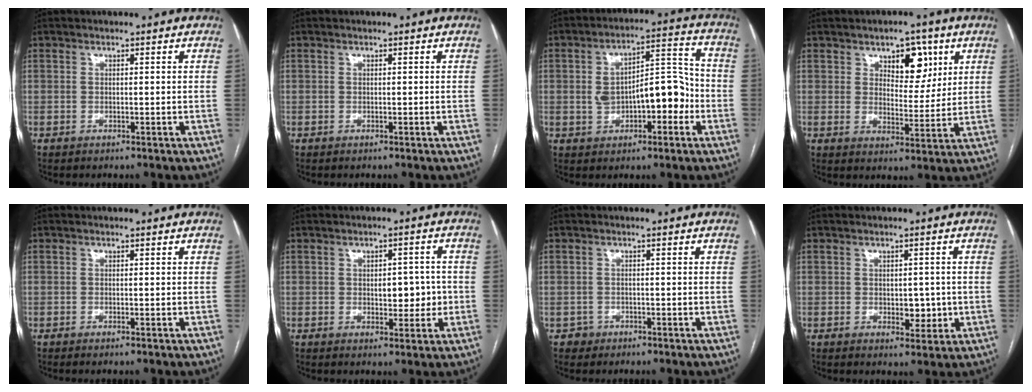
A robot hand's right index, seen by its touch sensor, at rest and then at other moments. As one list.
[{"total": 0.0}, {"total": 11.3, "force": [-1.9, 4.8, 10.1], "torque": [-0.163, 0.039, -0.019]}, {"total": 7.4, "force": [3.7, 3.8, 5.3], "torque": [-0.071, 0.005, 0.059]}, {"total": 0.7, "force": [-0.5, -0.1, 0.5], "torque": [-0.012, -0.003, -0.007]}, {"total": 4.8, "force": [-0.3, 2.6, 4.0], "torque": [-0.046, 0.011, 0.002]}, {"total": 2.0, "force": [-1.0, 1.7, -0.3], "torque": [0.008, 0.011, -0.018]}, {"total": 3.8, "force": [-0.4, 2.3, 3.0], "torque": [-0.031, 0.000, 0.001]}]